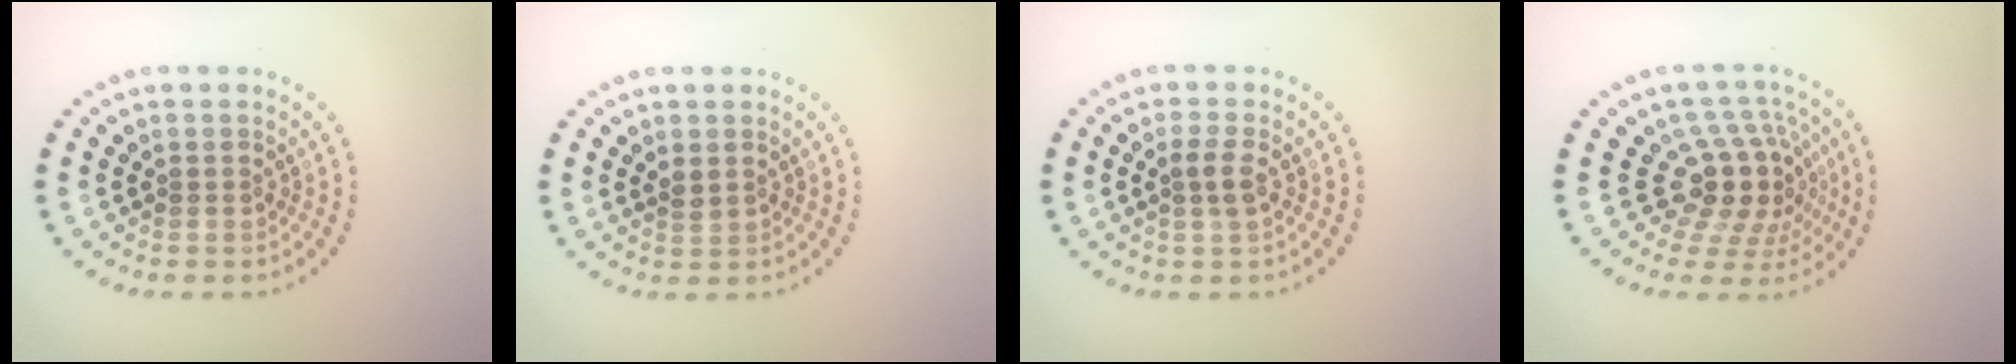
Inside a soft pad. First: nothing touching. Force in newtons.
{"total": 0.8, "press": 0.8, "slide": 0.2}
{"total": 1.4, "press": 1.4, "slide": 0.4}
{"total": 4.9, "press": 3.6, "slide": 3.4}